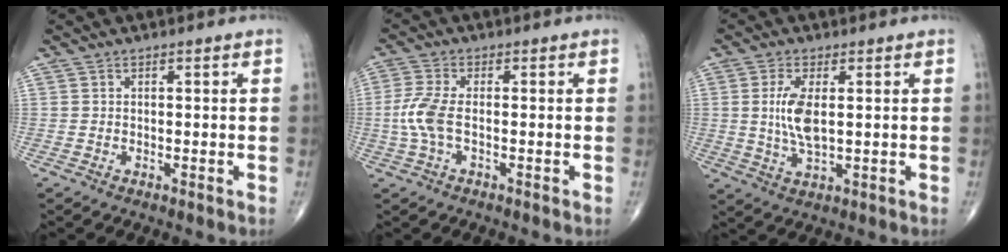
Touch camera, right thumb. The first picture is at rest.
{"total": 5.5, "force": [-0.8, 2.2, 5.0], "torque": [-0.140, 0.004, -0.022]}
{"total": 6.7, "force": [0.8, 2.5, 6.2], "torque": [-0.131, -0.014, 0.019]}